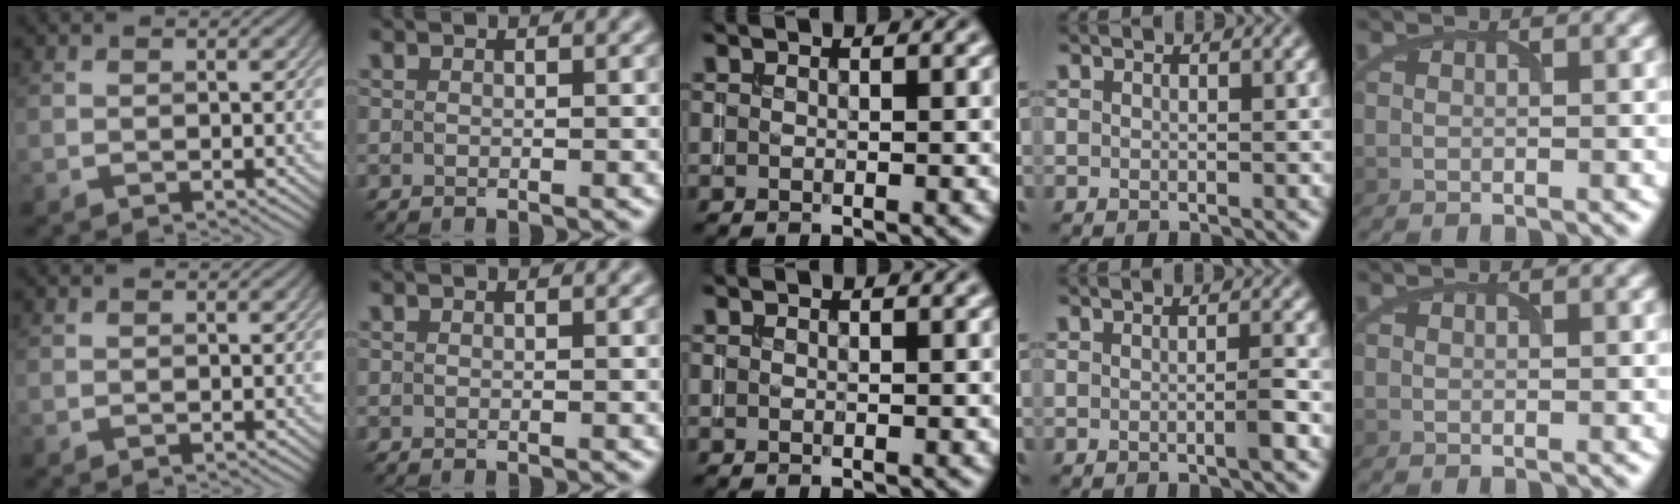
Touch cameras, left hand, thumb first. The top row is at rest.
{"ring": {"total": 1.4, "force": [-0.5, 0.1, 1.3], "torque": [-0.019, 0.000, -0.011]}}